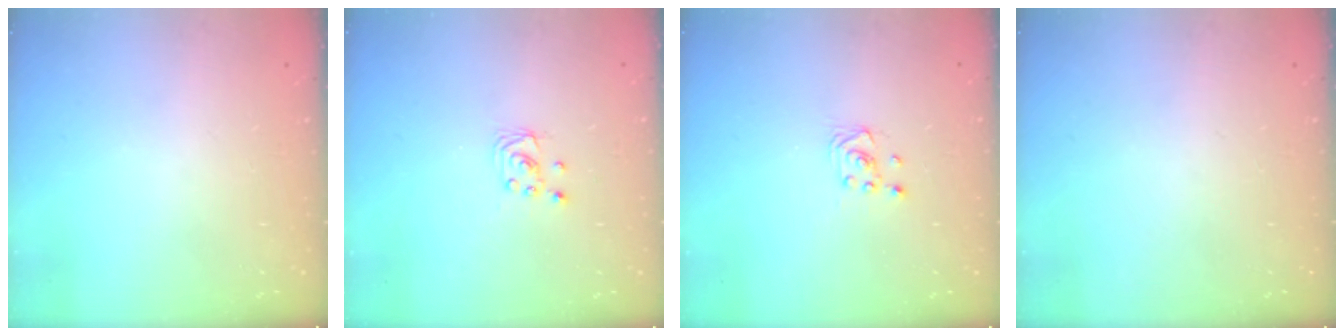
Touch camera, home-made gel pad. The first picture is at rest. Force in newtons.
{"total": 2.2, "press": 2.2, "slide": 0.2}
{"total": 3.1, "press": 2.8, "slide": 1.3}
{"total": 0.0}